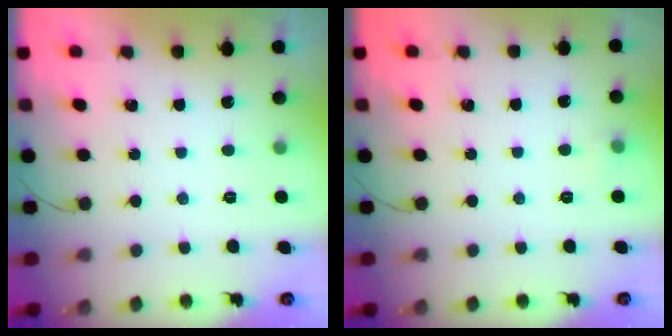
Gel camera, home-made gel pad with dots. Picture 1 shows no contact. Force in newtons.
{"total": 4.2, "press": 4.0, "slide": 1.2}